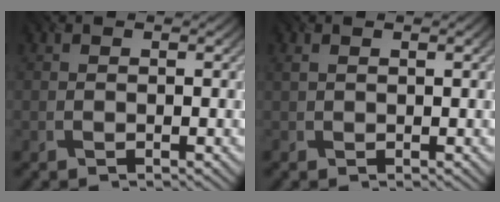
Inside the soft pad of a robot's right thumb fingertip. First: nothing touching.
{"total": 1.6, "force": [0.9, 0.3, 1.3], "torque": [-0.027, 0.006, 0.018]}